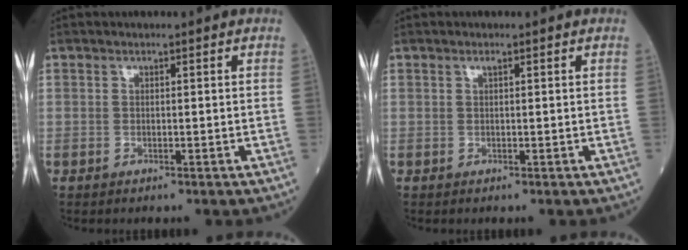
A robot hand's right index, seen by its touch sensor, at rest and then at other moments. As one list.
[{"total": 0.5, "force": [0.3, 0.0, 0.4], "torque": [-0.009, 0.001, 0.004]}]